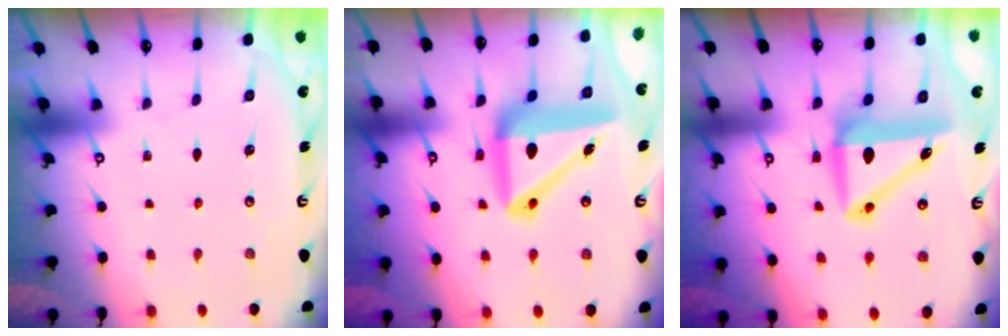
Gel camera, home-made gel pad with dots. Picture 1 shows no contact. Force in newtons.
{"total": 15.8, "press": 15.6, "slide": 2.2}
{"total": 10.4, "press": 10.1, "slide": 2.4}